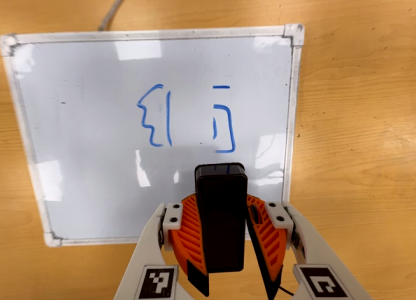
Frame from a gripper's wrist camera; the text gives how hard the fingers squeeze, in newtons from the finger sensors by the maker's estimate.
{"total": 8.8, "left": 9.2, "right": 8.3}